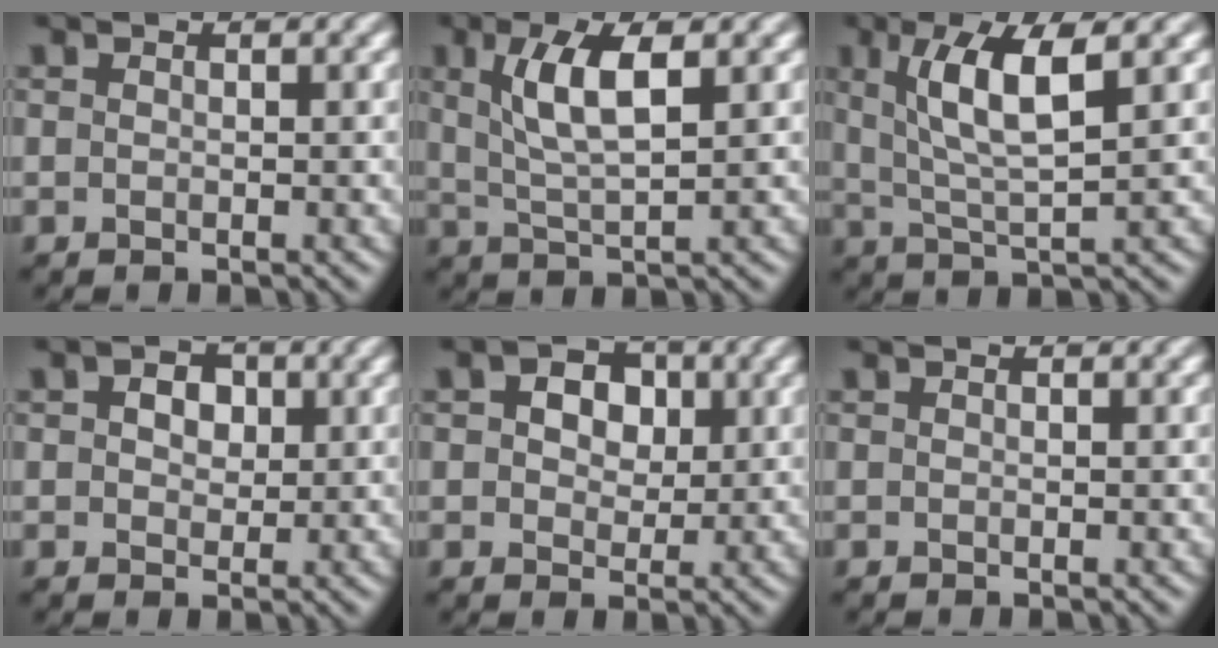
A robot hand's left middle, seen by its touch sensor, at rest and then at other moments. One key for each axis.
{"total": 5.3, "fx": 1.7, "fy": 1.6, "fz": 4.8, "tx": -0.092, "ty": 0.001, "tz": 0.032}
{"total": 6.3, "fx": 2.1, "fy": 1.5, "fz": 5.7, "tx": -0.102, "ty": 0.001, "tz": 0.039}
{"total": 3.4, "fx": 1.3, "fy": 2.3, "fz": 2.1, "tx": -0.029, "ty": 0.008, "tz": 0.003}
{"total": 4.8, "fx": 1.6, "fy": 3.3, "fz": 3.1, "tx": -0.039, "ty": 0.010, "tz": 0.004}
{"total": 0.0}